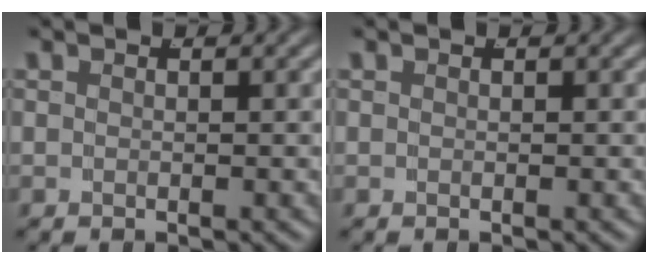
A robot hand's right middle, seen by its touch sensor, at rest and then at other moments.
{"total": 0.0}